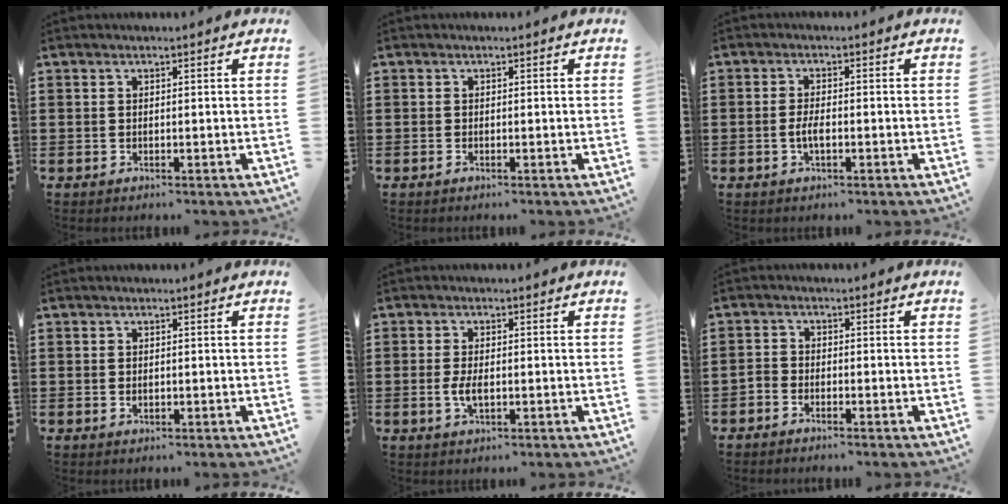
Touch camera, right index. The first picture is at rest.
{"total": 0.0}
{"total": 2.7, "force": [-0.7, 0.8, 2.5], "torque": [-0.053, -0.001, -0.016]}
{"total": 0.7, "force": [-0.1, 0.3, 0.6], "torque": [-0.015, -0.004, -0.001]}
{"total": 3.1, "force": [-0.5, 1.2, 2.8], "torque": [-0.061, -0.007, -0.009]}
{"total": 1.6, "force": [-1.5, 0.4, 0.2], "torque": [-0.008, 0.003, -0.031]}